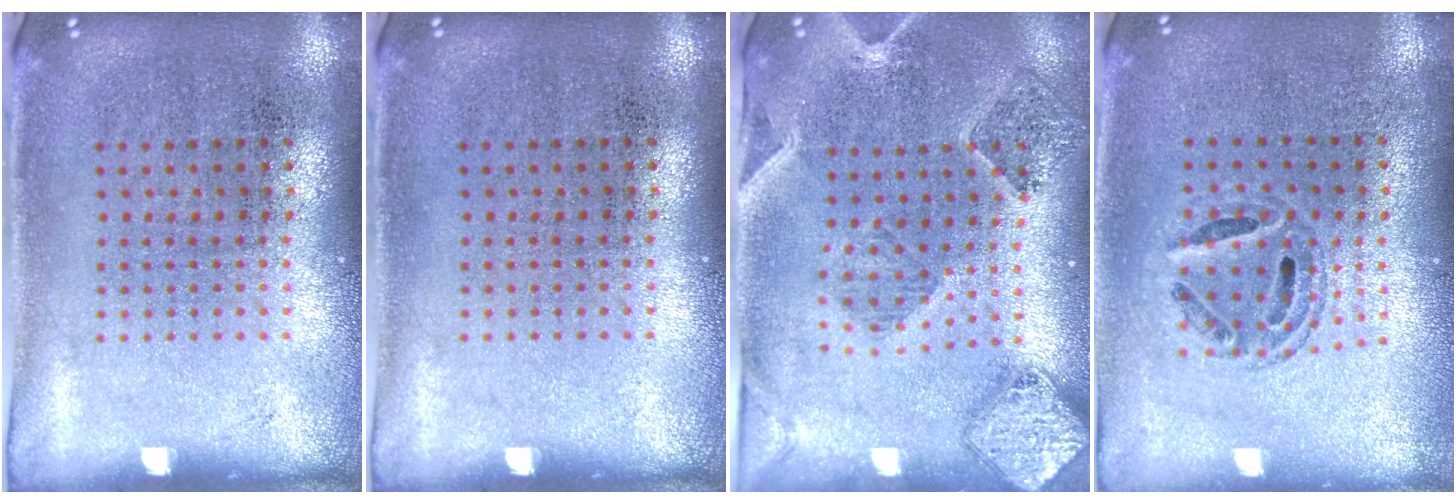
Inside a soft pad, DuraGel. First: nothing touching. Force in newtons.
{"total": 0.0}
{"total": 1.6, "press": 1.6, "slide": 0.3}
{"total": 0.8, "press": 0.8, "slide": 0.1}